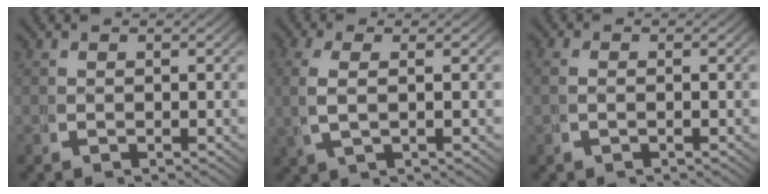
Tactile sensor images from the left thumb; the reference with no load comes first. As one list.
[{"total": 3.4, "force": [0.5, 1.2, 3.1], "torque": [-0.085, -0.004, 0.017]}, {"total": 0.7, "force": [-0.1, 0.2, 0.7], "torque": [-0.012, 0.005, -0.005]}]